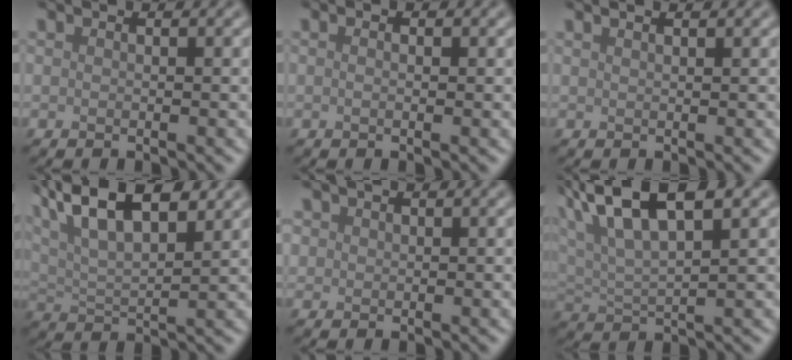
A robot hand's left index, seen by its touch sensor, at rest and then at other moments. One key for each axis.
{"total": 1.2, "fx": 0.4, "fy": 0.6, "fz": 0.9, "tx": -0.010, "ty": -0.008, "tz": -0.005}
{"total": 2.1, "fx": 1.5, "fy": 0.8, "fz": 1.2, "tx": -0.004, "ty": 0.001, "tz": -0.002}
{"total": 11.9, "fx": 6.9, "fy": 4.8, "fz": 8.4, "tx": -0.156, "ty": 0.038, "tz": 0.089}
{"total": 1.1, "fx": 0.5, "fy": 1.0, "fz": 0.2, "tx": 0.004, "ty": -0.002, "tz": 0.008}
{"total": 8.2, "fx": 4.9, "fy": 2.8, "fz": 6.0, "tx": -0.110, "ty": 0.024, "tz": 0.086}